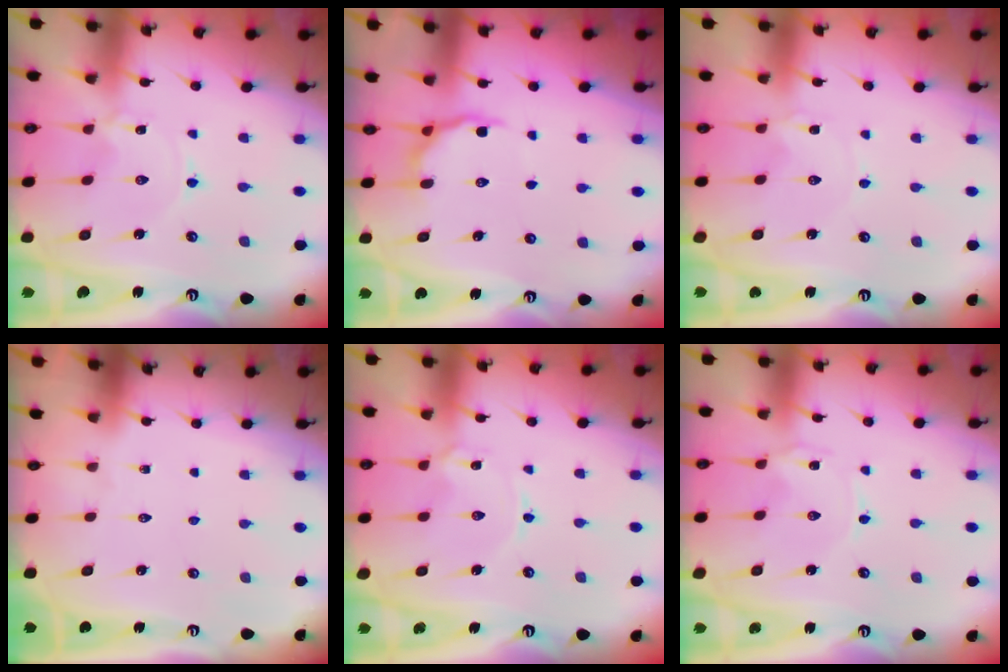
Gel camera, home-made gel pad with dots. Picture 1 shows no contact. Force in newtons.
{"total": 5.4, "press": 5.0, "slide": 2.2}
{"total": 0.7, "press": 0.7, "slide": 0.2}
{"total": 0.0}
{"total": 2.0, "press": 2.0, "slide": 0.1}
{"total": 0.5, "press": 0.5, "slide": 0.1}